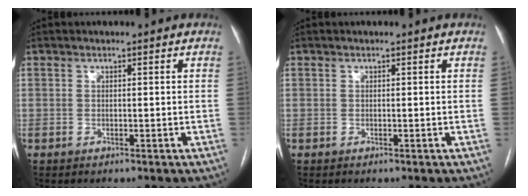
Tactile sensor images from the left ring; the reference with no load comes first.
{"total": 0.0}